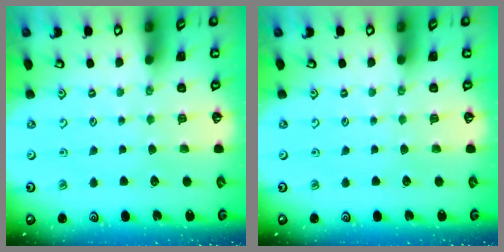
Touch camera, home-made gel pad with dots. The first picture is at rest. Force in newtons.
{"total": 0.0}